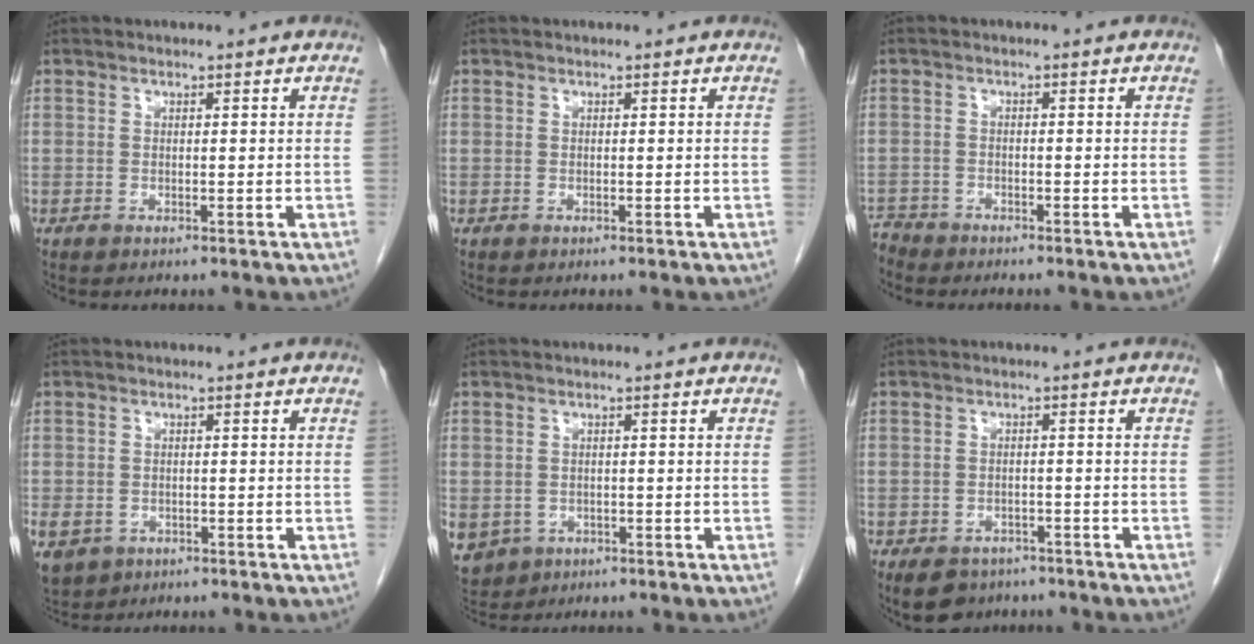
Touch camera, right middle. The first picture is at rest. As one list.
[{"total": 0.0}, {"total": 2.6, "force": [-2.5, 0.5, -0.2], "torque": [0.004, -0.007, -0.049]}, {"total": 11.0, "force": [-4.6, 8.9, 4.5], "torque": [-0.140, -0.009, -0.059]}, {"total": 10.1, "force": [-3.7, 8.5, 3.7], "torque": [-0.119, -0.005, -0.046]}, {"total": 6.3, "force": [-4.6, 4.0, 1.9], "torque": [-0.029, 0.002, -0.064]}]